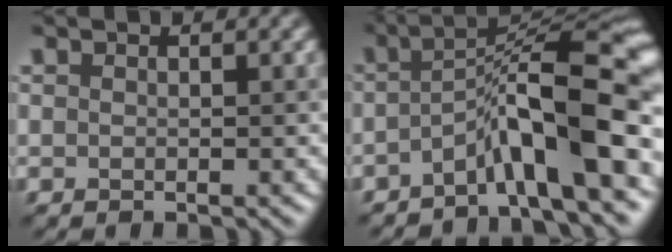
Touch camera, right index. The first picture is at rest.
{"total": 10.0, "force": [-3.3, 1.9, 9.3], "torque": [-0.128, 0.023, -0.065]}